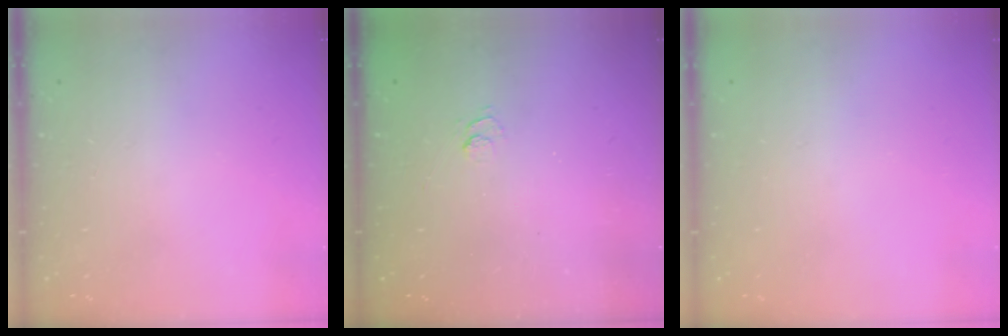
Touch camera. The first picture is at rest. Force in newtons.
{"total": 2.7, "press": 2.2, "slide": 1.5}
{"total": 0.0}